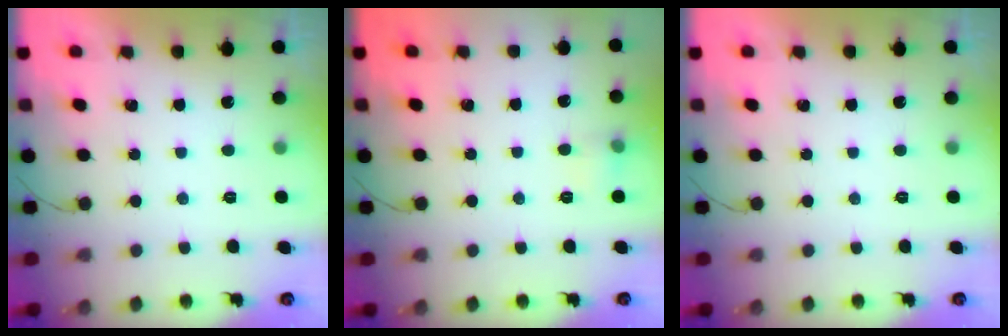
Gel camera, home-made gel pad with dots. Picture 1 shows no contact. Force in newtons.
{"total": 6.4, "press": 6.3, "slide": 1.4}
{"total": 0.0}